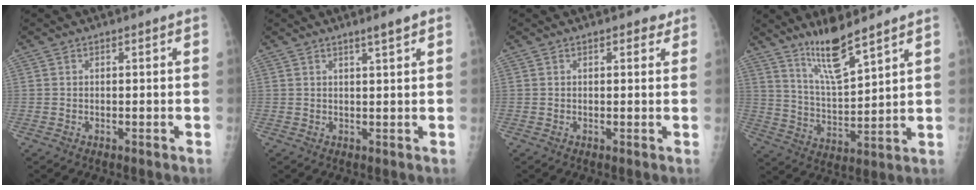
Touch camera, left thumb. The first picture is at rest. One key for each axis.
{"total": 2.2, "fx": 1.4, "fy": -0.1, "fz": 1.7, "tx": -0.027, "ty": -0.008, "tz": 0.024}
{"total": 1.8, "fx": 1.1, "fy": 1.0, "fz": 0.9, "tx": 0.002, "ty": -0.003, "tz": 0.008}
{"total": 10.2, "fx": 7.9, "fy": 1.3, "fz": 6.4, "tx": -0.116, "ty": -0.063, "tz": 0.158}